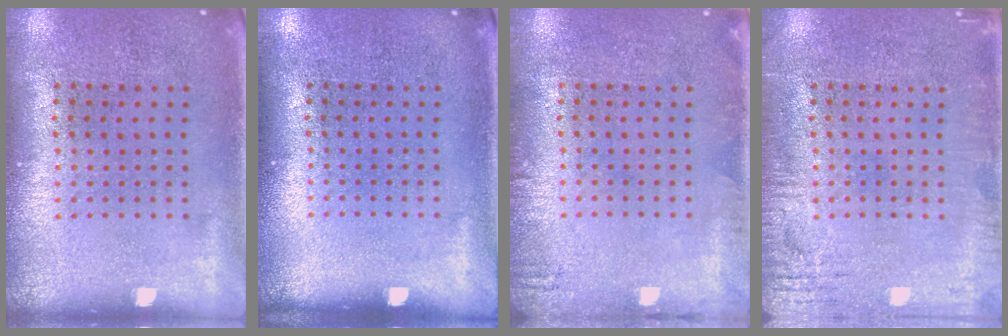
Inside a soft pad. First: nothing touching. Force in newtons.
{"total": 0.0}
{"total": 1.1, "press": 1.1, "slide": 0.2}
{"total": 3.0, "press": 3.0, "slide": 0.2}